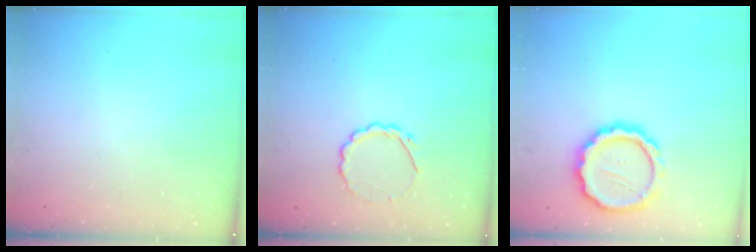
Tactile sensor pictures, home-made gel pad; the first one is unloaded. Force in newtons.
{"total": 5.2, "press": 5.0, "slide": 1.4}
{"total": 13.2, "press": 13.0, "slide": 2.0}